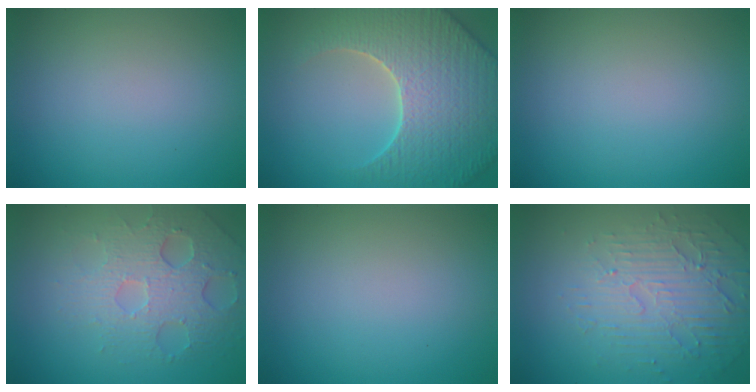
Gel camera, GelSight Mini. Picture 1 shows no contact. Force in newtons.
{"total": 7.7, "press": 7.4, "slide": 2.0}
{"total": 0.0}
{"total": 4.7, "press": 4.0, "slide": 2.5}
{"total": 0.0}
{"total": 5.3, "press": 3.4, "slide": 4.0}